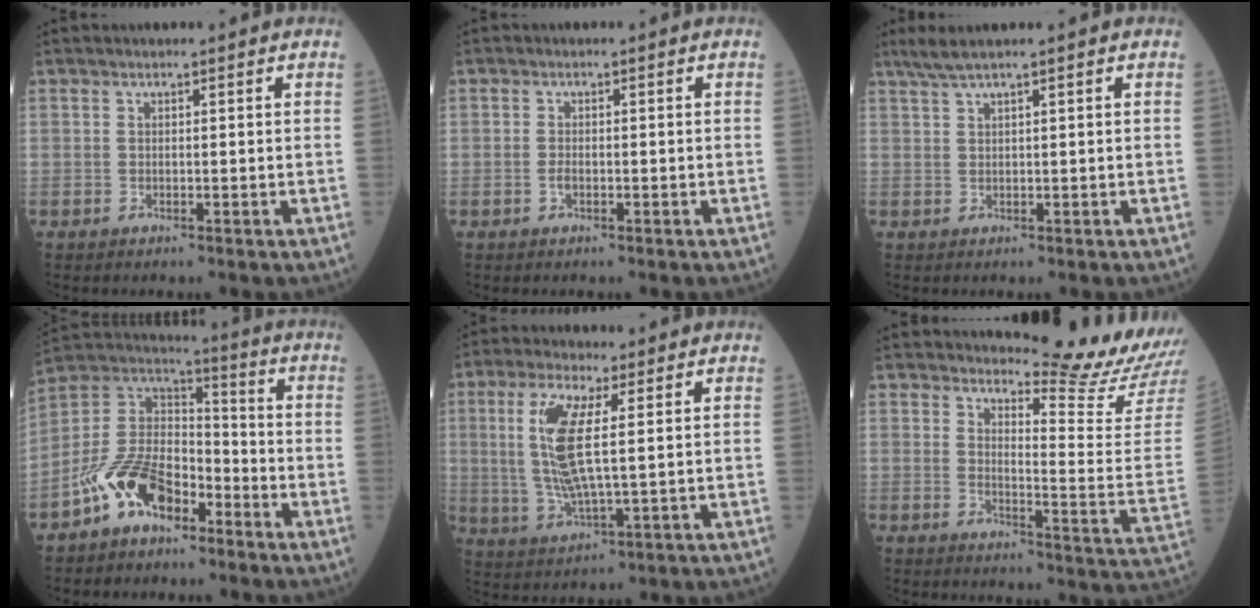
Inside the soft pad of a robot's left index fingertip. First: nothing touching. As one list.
[{"total": 1.2, "force": [-0.5, 0.8, 0.7], "torque": [-0.017, 0.002, -0.004]}, {"total": 3.3, "force": [2.6, -0.4, 2.0], "torque": [-0.044, 0.021, 0.057]}, {"total": 12.0, "force": [-7.0, 6.4, 7.4], "torque": [-0.163, 0.021, -0.136]}, {"total": 10.2, "force": [1.8, 2.4, 9.8], "torque": [-0.220, 0.004, 0.041]}, {"total": 14.3, "force": [14.0, -2.1, 2.5], "torque": [-0.039, -0.127, 0.166]}]